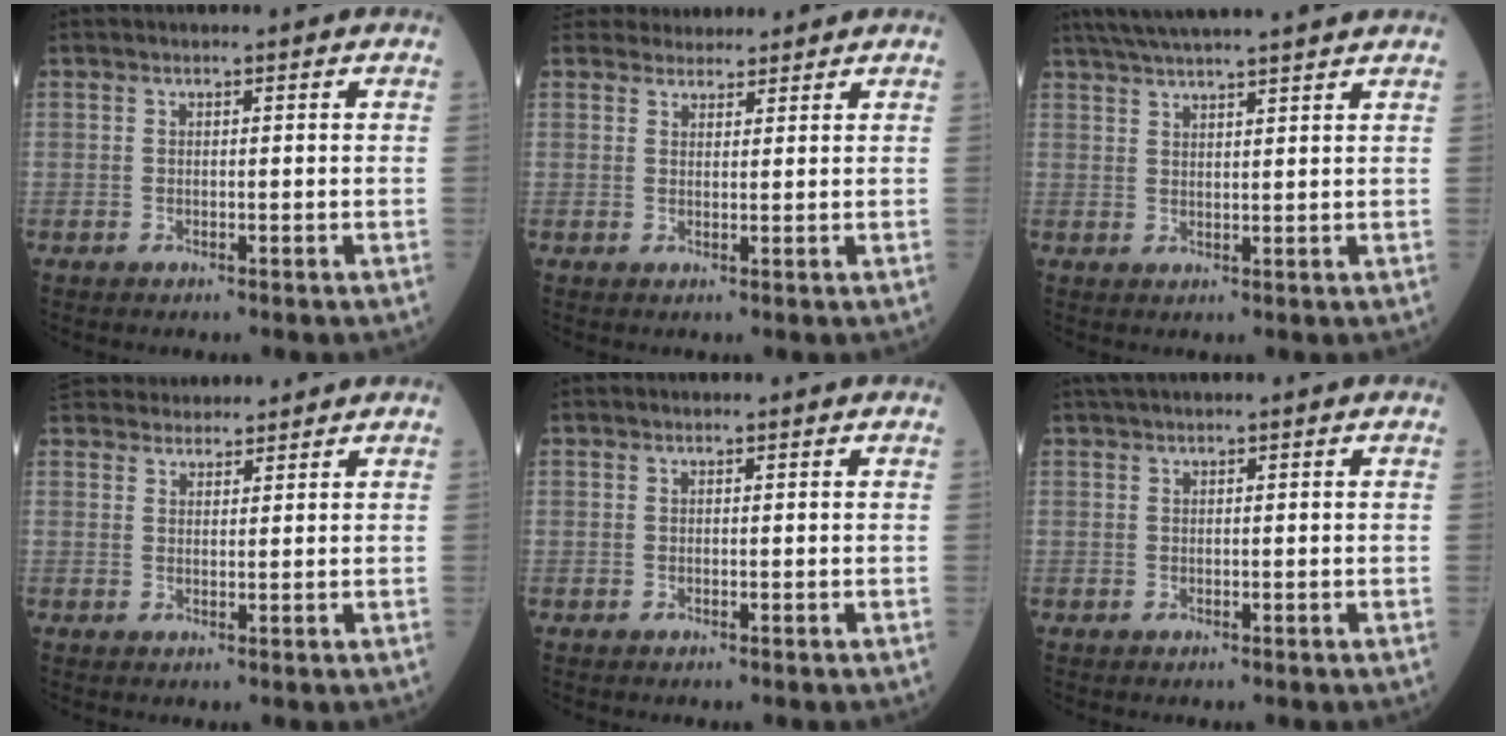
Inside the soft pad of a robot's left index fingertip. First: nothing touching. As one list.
[{"total": 5.0, "force": [4.8, 1.5, 0.3], "torque": [0.001, 0.021, 0.069]}, {"total": 13.6, "force": [12.0, -0.3, 6.4], "torque": [-0.114, 0.032, 0.170]}, {"total": 7.9, "force": [7.5, 2.1, 1.4], "torque": [-0.022, 0.030, 0.121]}, {"total": 0.0}, {"total": 1.2, "force": [0.8, -0.1, 0.9], "torque": [-0.022, 0.017, 0.020]}]